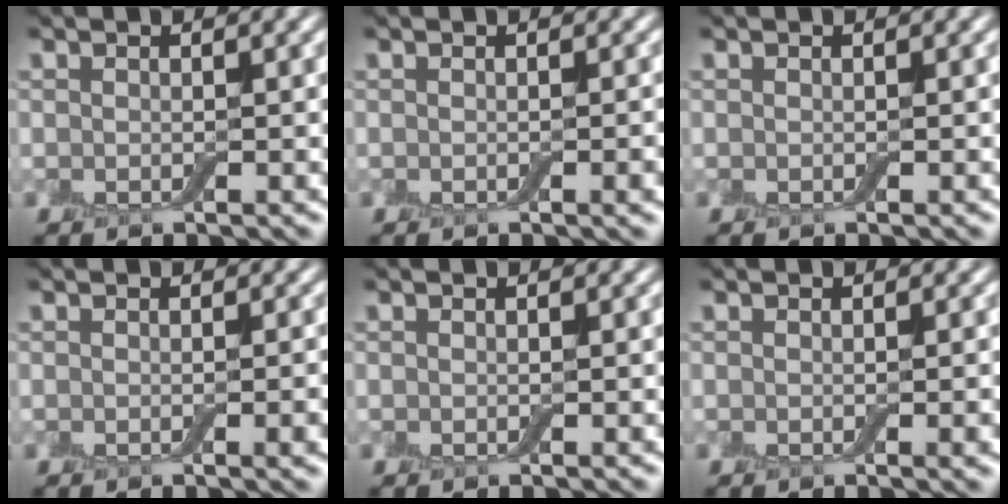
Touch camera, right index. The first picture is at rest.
{"total": 1.3, "force": [-0.3, 0.2, 1.2], "torque": [-0.014, 0.000, -0.004]}
{"total": 0.0}
{"total": 1.6, "force": [-0.3, 0.4, 1.5], "torque": [-0.016, -0.002, -0.004]}
{"total": 0.0}
{"total": 1.3, "force": [-0.2, 0.3, 1.2], "torque": [-0.013, -0.002, -0.003]}